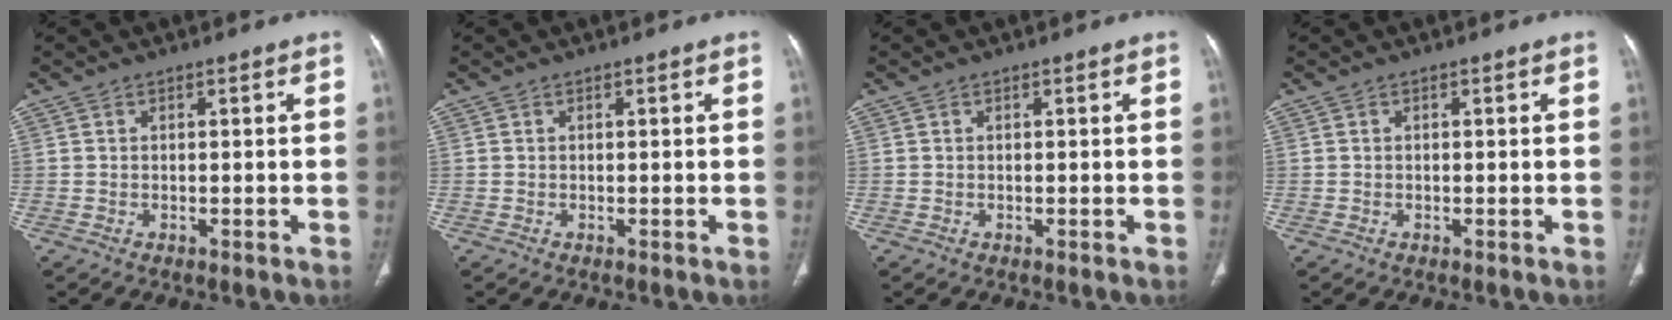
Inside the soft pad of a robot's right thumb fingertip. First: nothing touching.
{"total": 0.0}
{"total": 0.0}
{"total": 0.0}